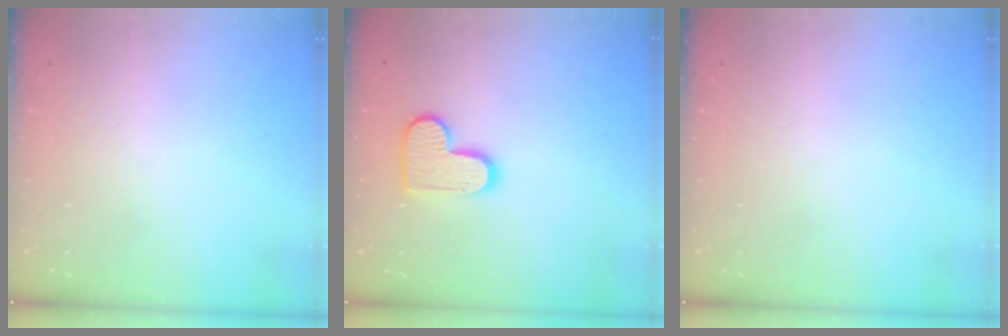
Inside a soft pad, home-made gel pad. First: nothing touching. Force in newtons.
{"total": 12.0, "press": 12.0, "slide": 0.7}
{"total": 0.0}